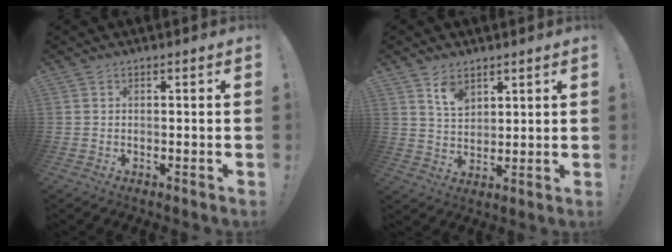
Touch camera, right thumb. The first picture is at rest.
{"total": 7.0, "force": [4.7, 4.3, 3.0], "torque": [-0.040, -0.028, 0.085]}